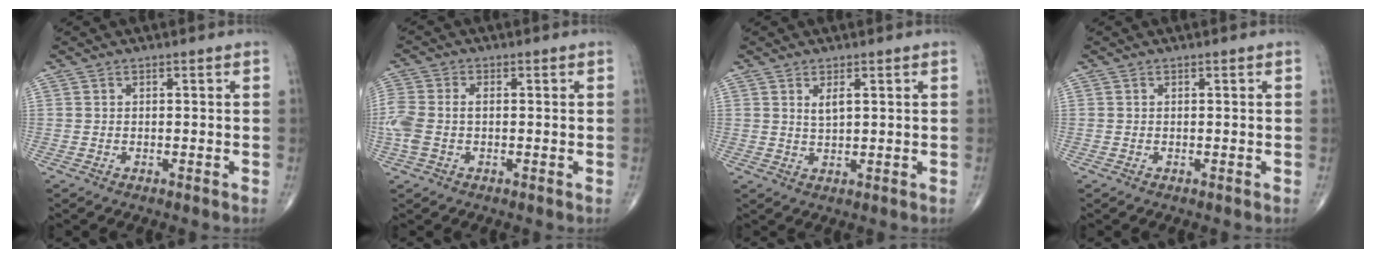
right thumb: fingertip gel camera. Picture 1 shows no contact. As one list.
[{"total": 7.2, "force": [-0.6, 4.5, 5.6], "torque": [-0.158, 0.015, -0.013]}, {"total": 2.3, "force": [1.0, 0.8, 1.9], "torque": [-0.034, -0.008, 0.021]}, {"total": 0.0}]